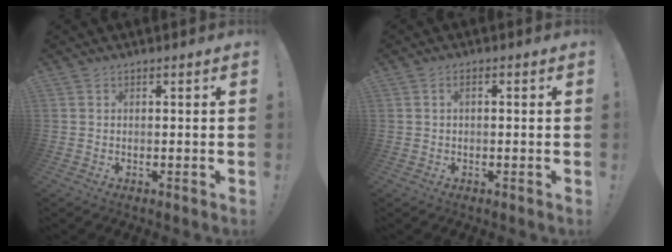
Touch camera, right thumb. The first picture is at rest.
{"total": 1.6, "force": [-0.3, 0.6, 1.4], "torque": [-0.030, 0.007, -0.005]}